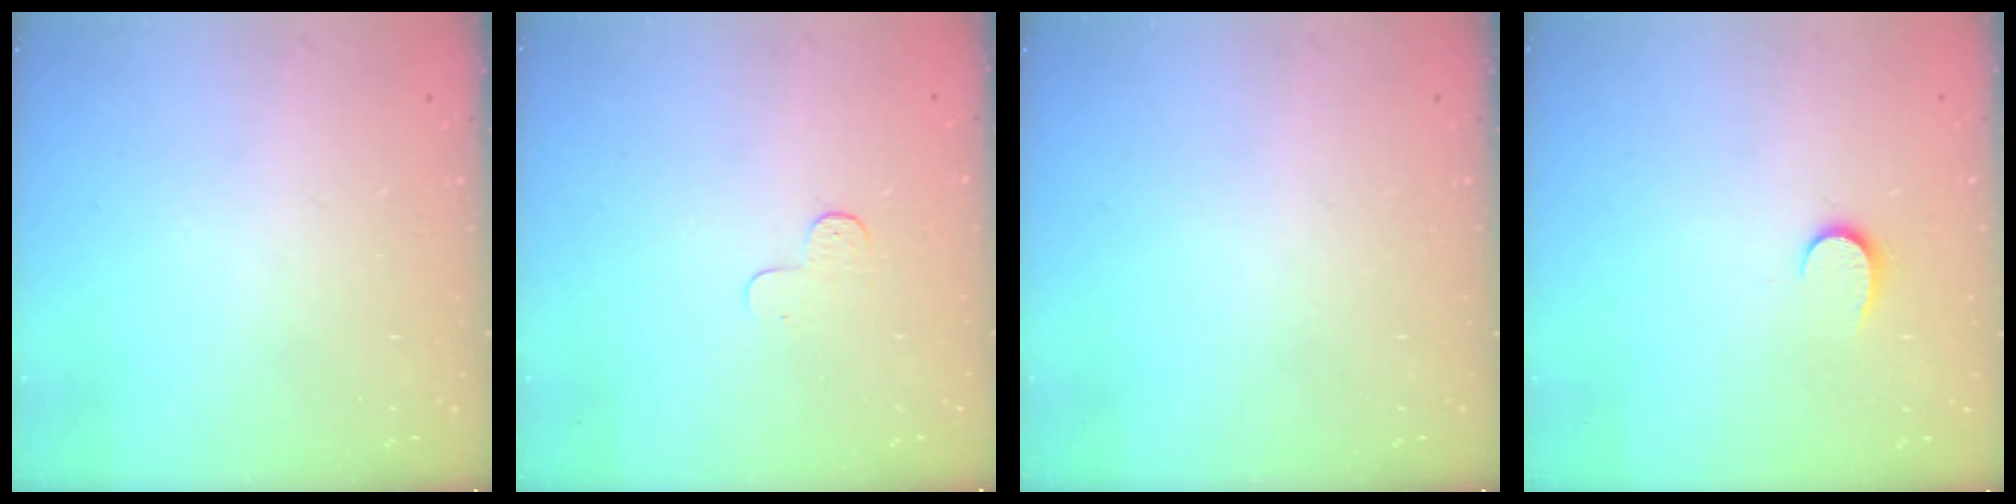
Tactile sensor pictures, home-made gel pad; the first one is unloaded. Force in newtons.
{"total": 3.2, "press": 3.2, "slide": 0.3}
{"total": 0.0}
{"total": 6.3, "press": 6.3, "slide": 0.5}